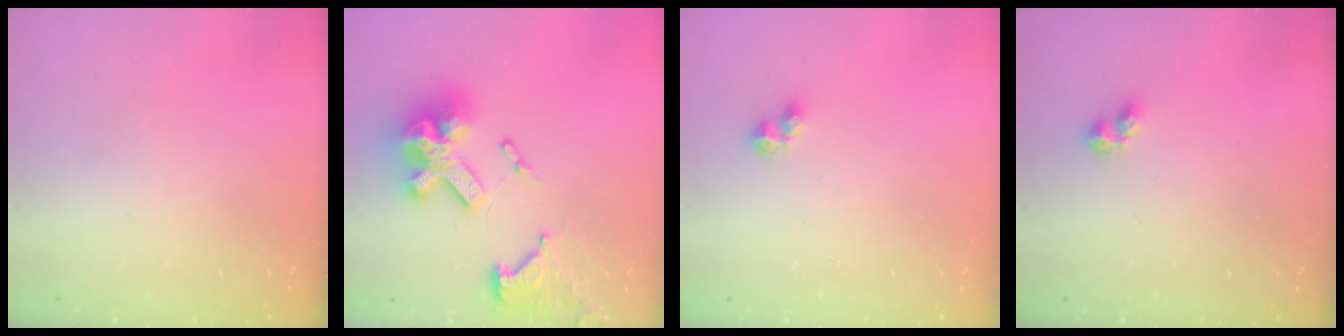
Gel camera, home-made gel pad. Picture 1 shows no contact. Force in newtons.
{"total": 20.1, "press": 20.0, "slide": 1.9}
{"total": 3.3, "press": 3.3, "slide": 0.4}
{"total": 2.3, "press": 2.2, "slide": 0.6}